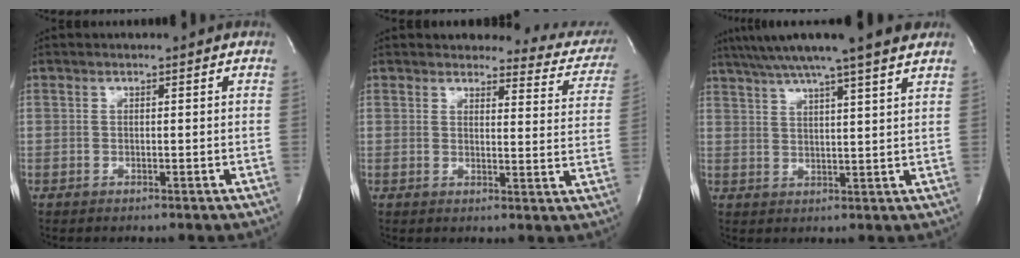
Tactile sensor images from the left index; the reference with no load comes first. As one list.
[{"total": 12.0, "force": [11.5, 3.3, 1.5], "torque": [0.026, -0.068, 0.092]}, {"total": 14.0, "force": [11.5, -0.7, 7.9], "torque": [-0.138, 0.023, 0.158]}]